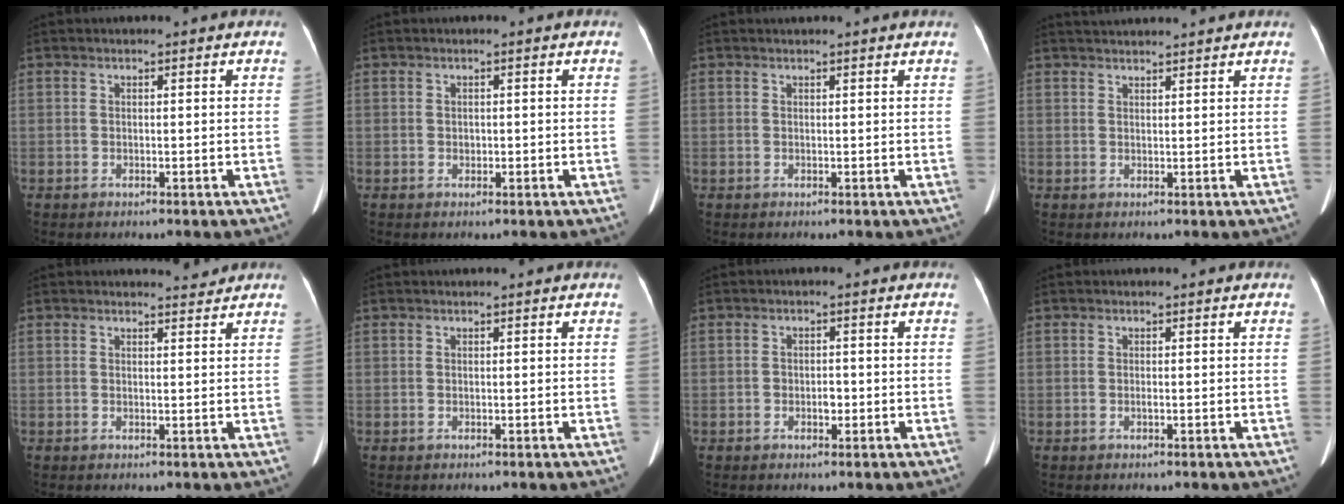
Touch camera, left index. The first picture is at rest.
{"total": 0.7, "force": [-0.1, 0.6, 0.3], "torque": [-0.005, 0.002, -0.002]}
{"total": 2.9, "force": [2.7, -0.4, 1.0], "torque": [-0.013, 0.018, 0.031]}
{"total": 5.2, "force": [5.1, -0.3, 1.3], "torque": [-0.019, 0.032, 0.072]}
{"total": 1.5, "force": [1.5, 0.0, -0.2], "torque": [-0.004, -0.011, 0.021]}
{"total": 0.0}
{"total": 1.7, "force": [-0.6, 1.1, 1.1], "torque": [-0.016, 0.004, -0.008]}
{"total": 0.0}